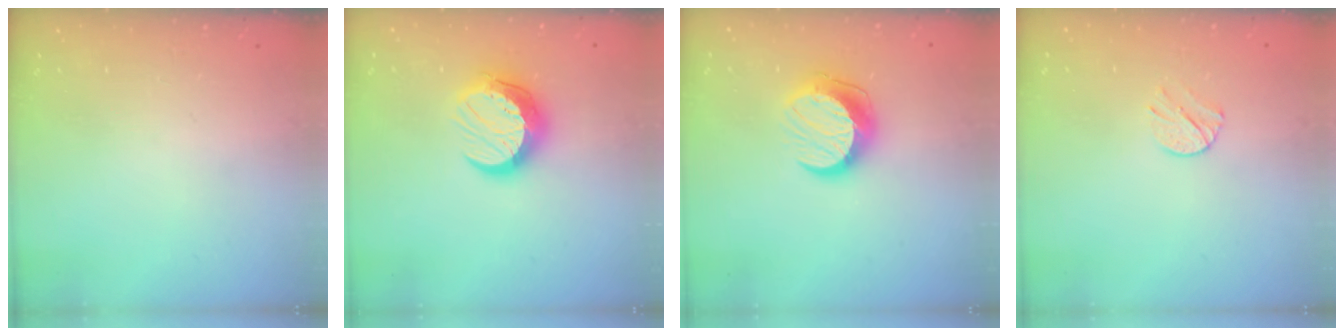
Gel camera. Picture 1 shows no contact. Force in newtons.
{"total": 12.5, "press": 12.5, "slide": 0.9}
{"total": 11.1, "press": 11.1, "slide": 0.4}
{"total": 5.8, "press": 5.7, "slide": 1.0}